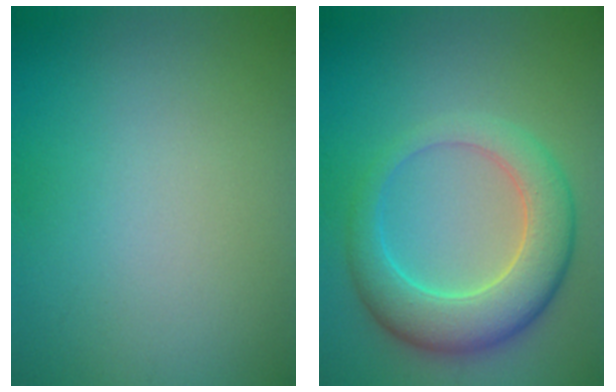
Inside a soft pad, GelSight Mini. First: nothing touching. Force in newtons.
{"total": 6.7, "press": 6.7, "slide": 0.4}